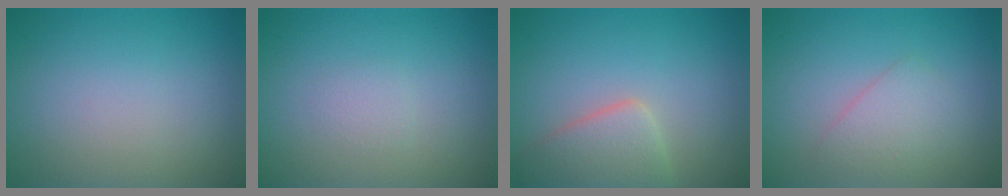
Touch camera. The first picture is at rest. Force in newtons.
{"total": 0.8, "press": 0.8, "slide": 0.0}
{"total": 3.7, "press": 3.7, "slide": 0.3}
{"total": 2.2, "press": 2.2, "slide": 0.1}